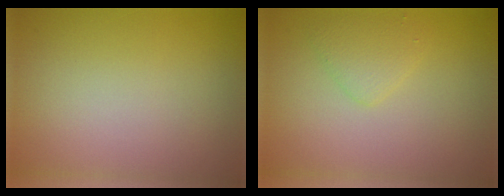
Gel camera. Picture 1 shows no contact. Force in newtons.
{"total": 1.7, "press": 1.7, "slide": 0.2}